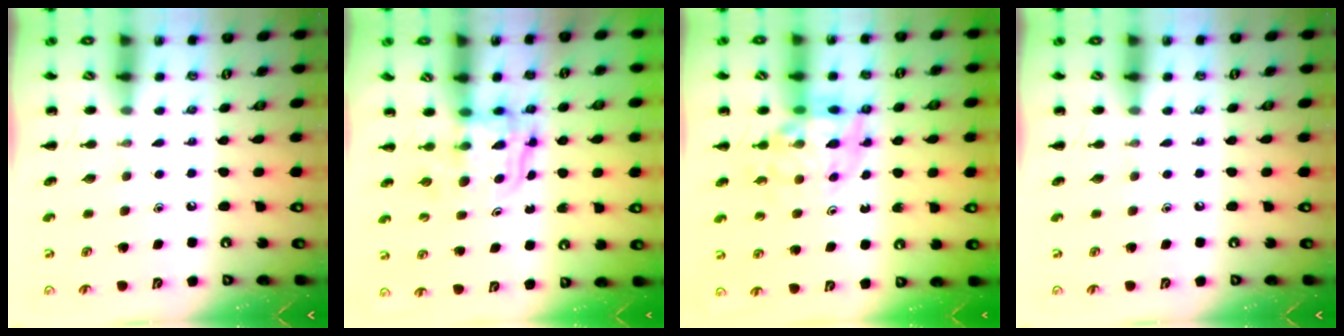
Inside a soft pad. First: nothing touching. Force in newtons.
{"total": 3.4, "press": 3.4, "slide": 0.2}
{"total": 10.1, "press": 9.6, "slide": 3.1}
{"total": 0.0}